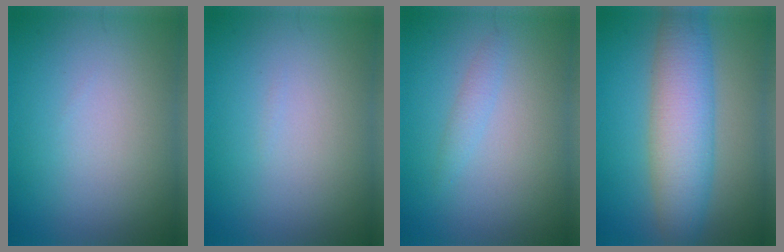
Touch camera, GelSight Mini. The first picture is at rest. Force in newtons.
{"total": 0.0}
{"total": 1.1, "press": 1.1, "slide": 0.0}
{"total": 7.1, "press": 7.1, "slide": 0.2}